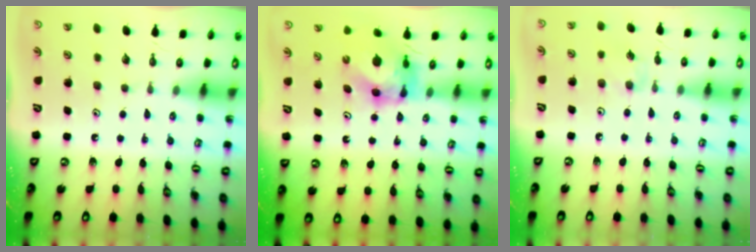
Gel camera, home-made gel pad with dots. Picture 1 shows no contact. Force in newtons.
{"total": 5.7, "press": 5.7, "slide": 0.3}
{"total": 5.1, "press": 5.1, "slide": 0.7}